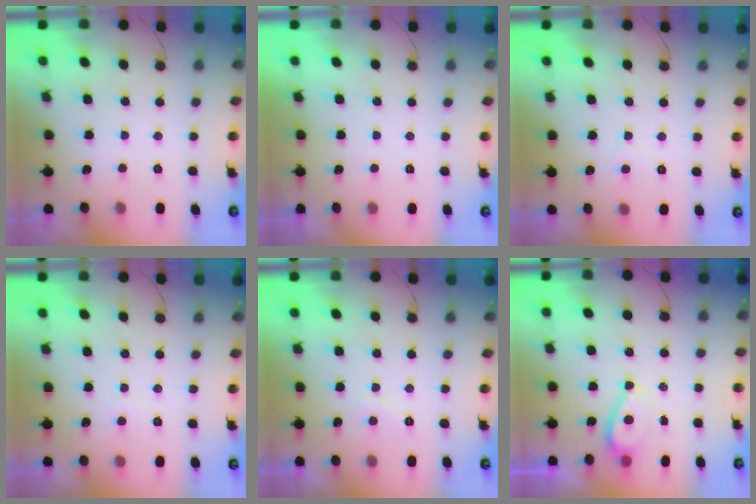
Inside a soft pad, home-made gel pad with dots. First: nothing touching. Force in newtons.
{"total": 2.2, "press": 2.1, "slide": 0.4}
{"total": 2.9, "press": 2.9, "slide": 0.4}
{"total": 2.9, "press": 2.9, "slide": 0.4}
{"total": 1.5, "press": 1.3, "slide": 0.7}
{"total": 4.3, "press": 3.7, "slide": 2.1}